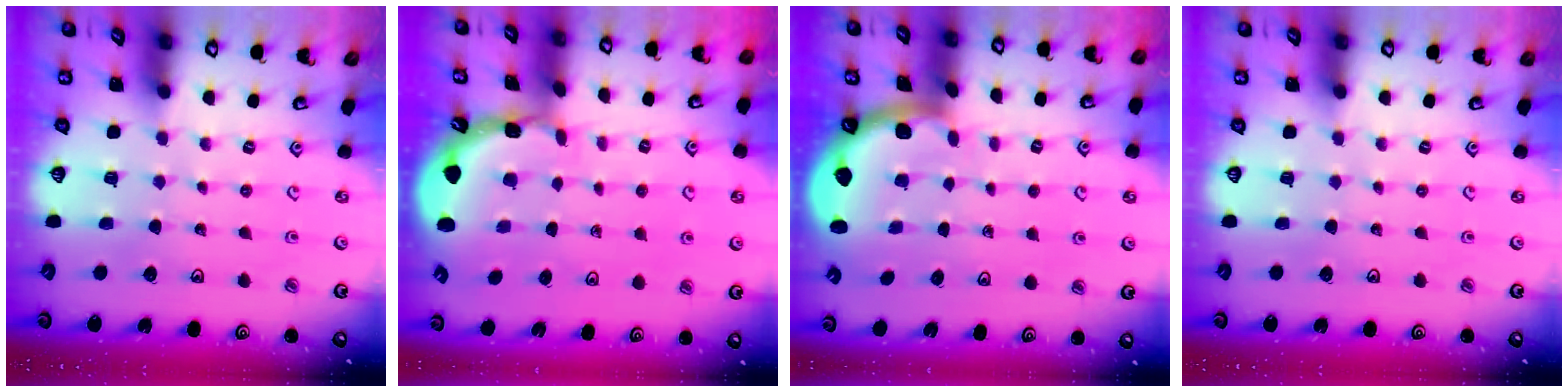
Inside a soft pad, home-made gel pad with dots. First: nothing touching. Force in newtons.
{"total": 1.6, "press": 1.6, "slide": 0.3}
{"total": 1.6, "press": 1.6, "slide": 0.1}
{"total": 0.0}